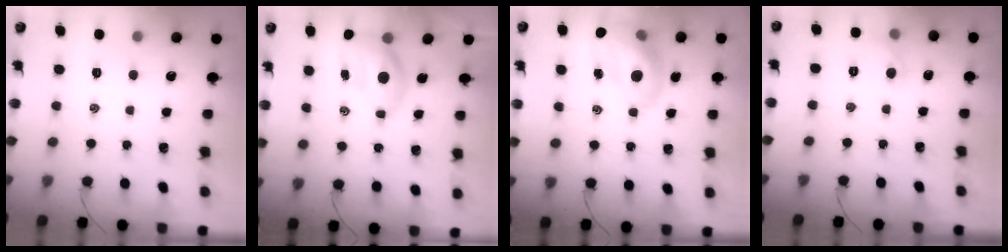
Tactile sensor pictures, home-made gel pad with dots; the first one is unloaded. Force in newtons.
{"total": 7.0, "press": 6.8, "slide": 1.4}
{"total": 13.8, "press": 13.2, "slide": 4.1}
{"total": 4.5, "press": 4.3, "slide": 1.6}